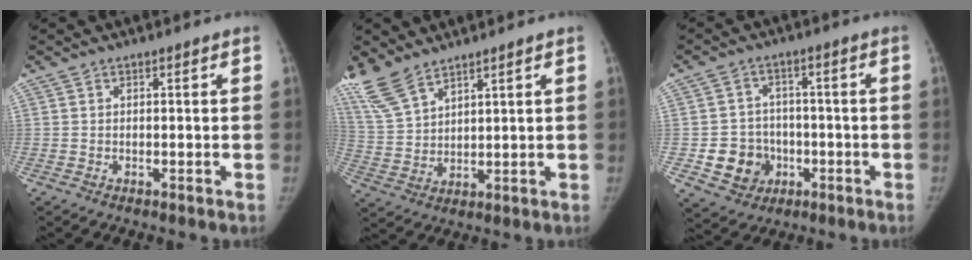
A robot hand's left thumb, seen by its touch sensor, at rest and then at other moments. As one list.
[{"total": 8.9, "force": [7.2, 3.1, 4.0], "torque": [-0.089, -0.022, 0.165]}, {"total": 9.4, "force": [-2.7, 8.3, 3.3], "torque": [-0.024, 0.019, -0.037]}]